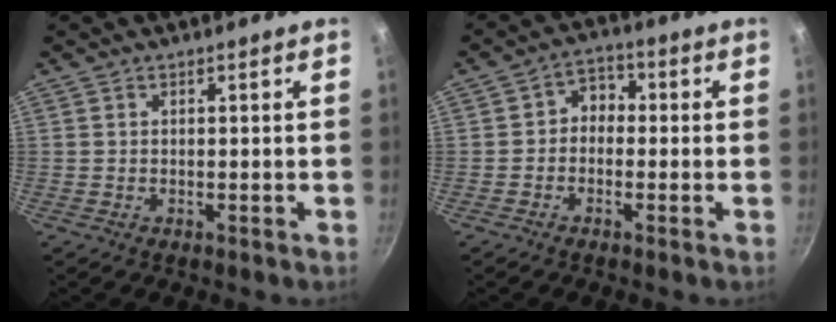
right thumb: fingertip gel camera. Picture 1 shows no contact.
{"total": 4.6, "force": [-0.5, 3.8, 2.6], "torque": [-0.011, 0.020, -0.023]}